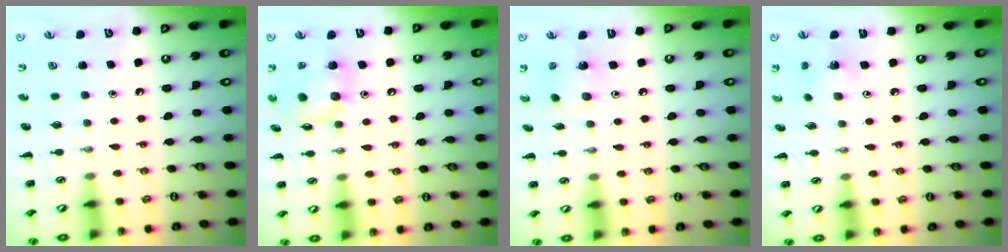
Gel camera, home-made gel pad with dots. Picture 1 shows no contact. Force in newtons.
{"total": 13.2, "press": 12.9, "slide": 2.9}
{"total": 2.1, "press": 2.0, "slide": 0.5}
{"total": 1.5, "press": 1.4, "slide": 0.5}